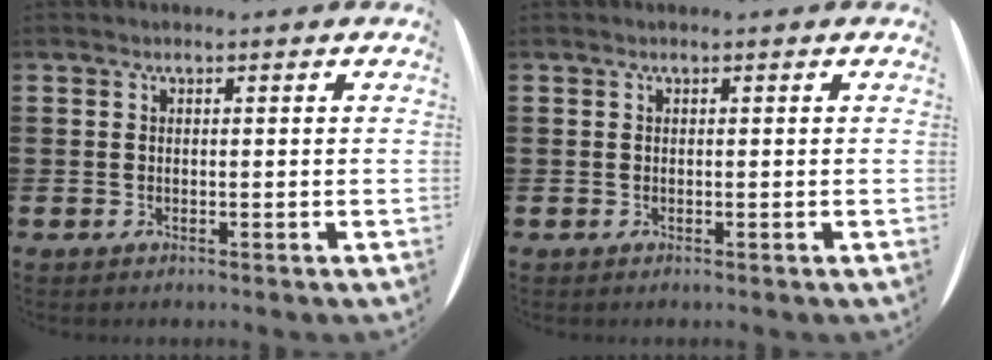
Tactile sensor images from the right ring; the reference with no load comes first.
{"total": 0.0}